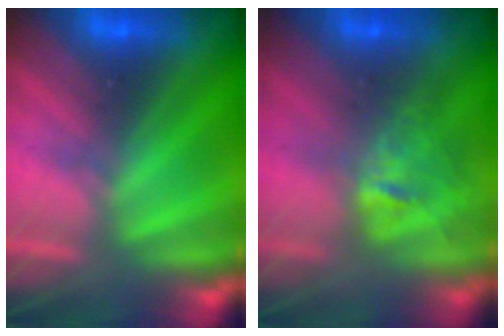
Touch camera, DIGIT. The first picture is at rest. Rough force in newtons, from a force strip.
{"total": 2.7}